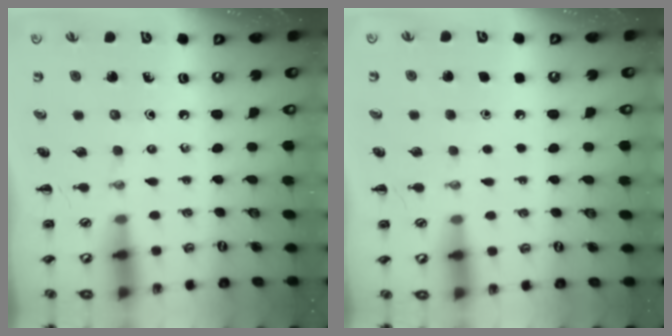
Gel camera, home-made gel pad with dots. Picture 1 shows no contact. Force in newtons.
{"total": 1.8, "press": 1.8, "slide": 0.1}